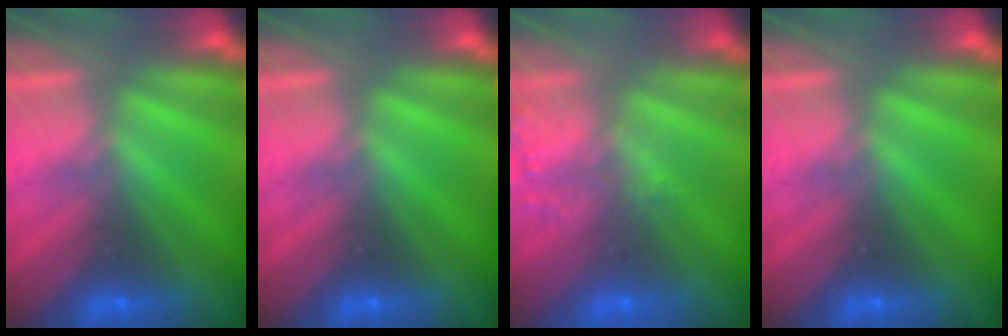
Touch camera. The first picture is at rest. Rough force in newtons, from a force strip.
{"total": 0.0}
{"total": 1.5}
{"total": 0.0}